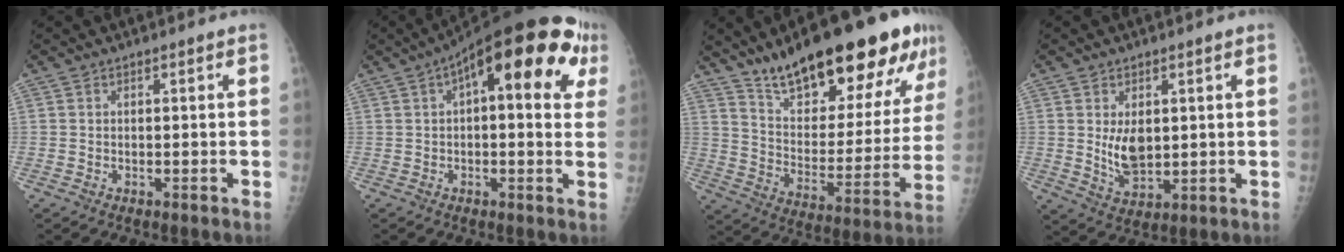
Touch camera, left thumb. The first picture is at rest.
{"total": 20.2, "force": [7.3, 7.9, 17.1], "torque": [-0.226, 0.026, 0.092]}
{"total": 27.3, "force": [18.4, 8.7, 18.2], "torque": [-0.233, -0.066, 0.289]}
{"total": 6.8, "force": [1.1, 4.1, 5.3], "torque": [-0.075, -0.019, 0.032]}